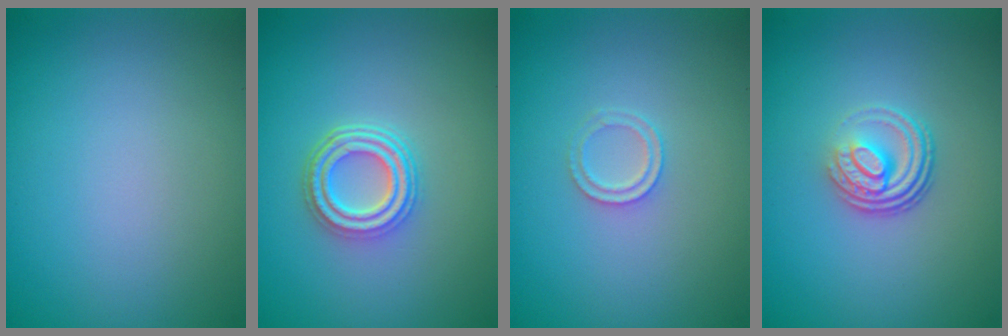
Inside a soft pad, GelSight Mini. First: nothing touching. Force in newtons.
{"total": 4.2, "press": 3.2, "slide": 2.8}
{"total": 1.4, "press": 1.4, "slide": 0.3}
{"total": 3.9, "press": 2.6, "slide": 2.9}